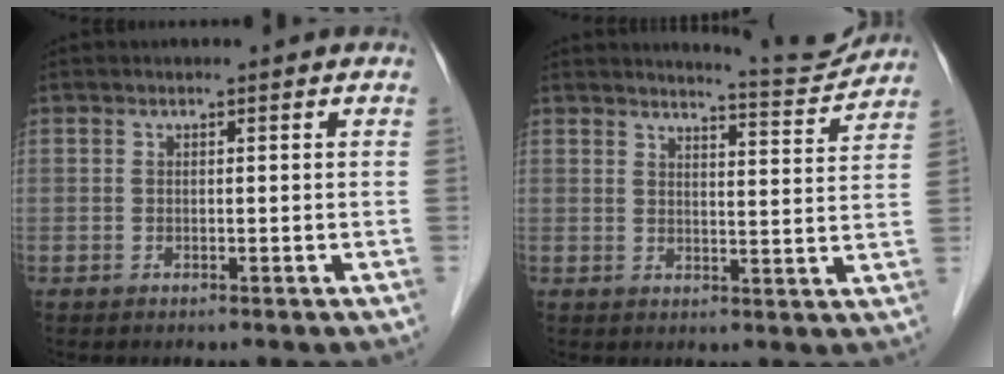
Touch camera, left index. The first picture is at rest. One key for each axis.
{"total": 6.6, "fx": 6.6, "fy": -0.6, "fz": 0.1, "tx": -0.017, "ty": -0.022, "tz": 0.086}